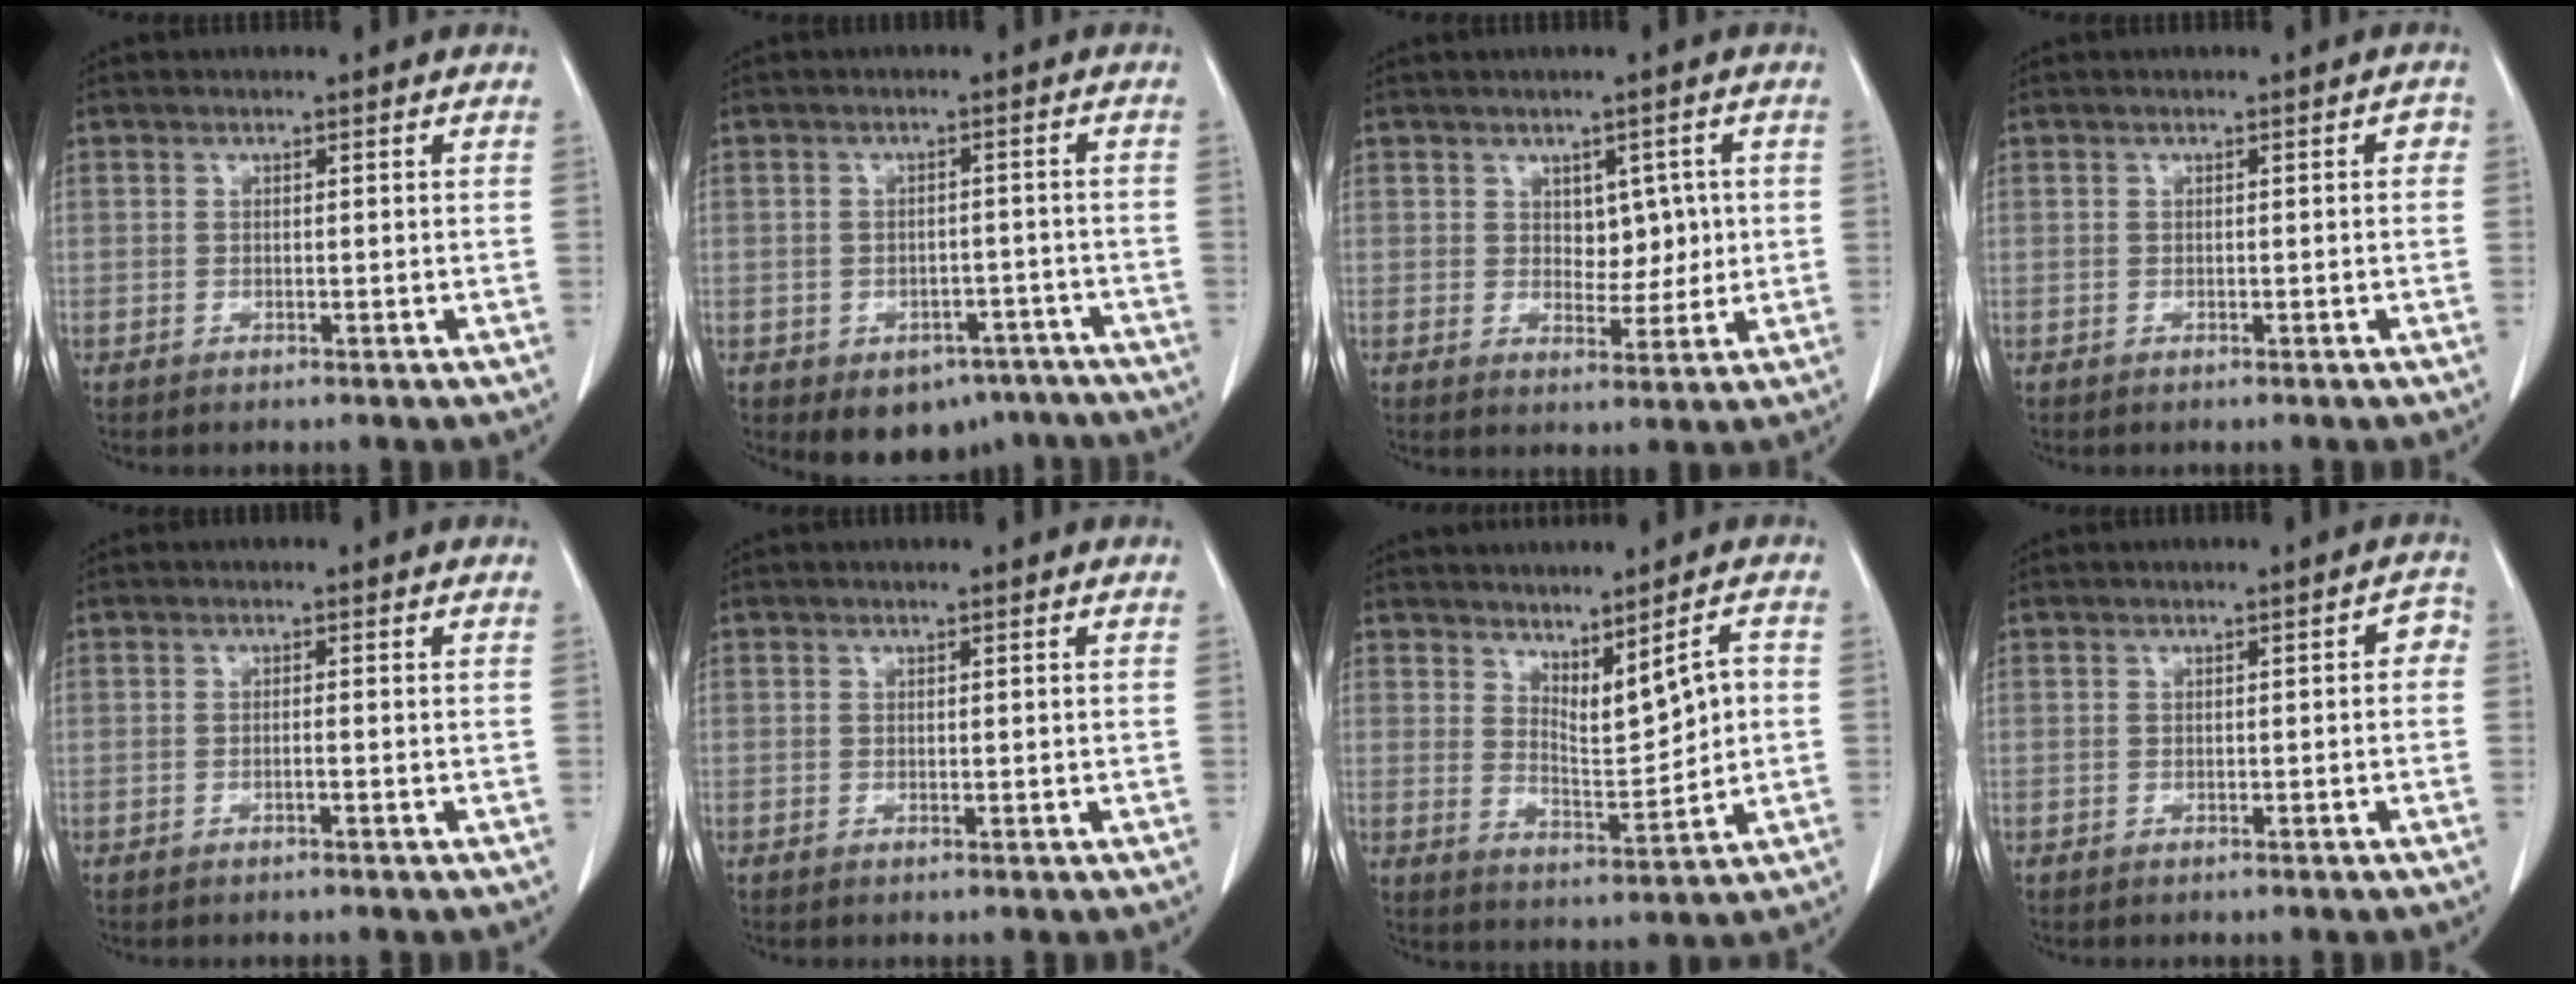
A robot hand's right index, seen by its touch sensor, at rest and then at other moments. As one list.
[{"total": 7.8, "force": [-5.1, 5.2, 2.7], "torque": [-0.014, 0.018, -0.061]}, {"total": 4.4, "force": [0.9, 2.8, 3.2], "torque": [-0.035, 0.002, 0.021]}, {"total": 0.9, "force": [0.0, 0.4, 0.7], "torque": [-0.001, 0.004, -0.001]}, {"total": 0.5, "force": [-0.3, -0.1, 0.5], "torque": [-0.007, 0.002, -0.006]}, {"total": 0.0}, {"total": 7.2, "force": [2.0, 2.0, 6.6], "torque": [-0.106, -0.002, 0.050]}, {"total": 2.0, "force": [-0.2, 1.1, 1.7], "torque": [-0.011, 0.014, -0.004]}]